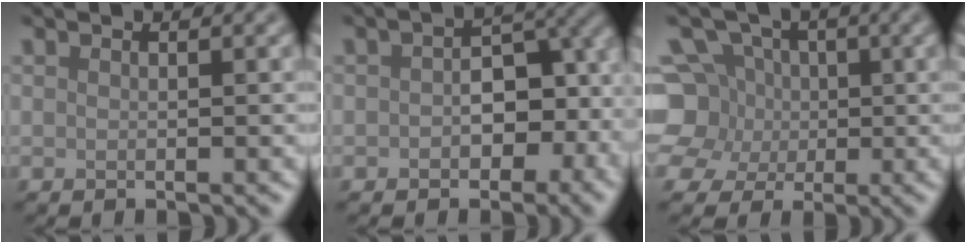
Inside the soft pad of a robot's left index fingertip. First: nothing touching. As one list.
[{"total": 7.0, "force": [-0.6, 4.3, 5.4], "torque": [-0.060, 0.006, -0.015]}, {"total": 10.1, "force": [0.9, 9.2, 4.1], "torque": [-0.101, 0.032, -0.019]}]